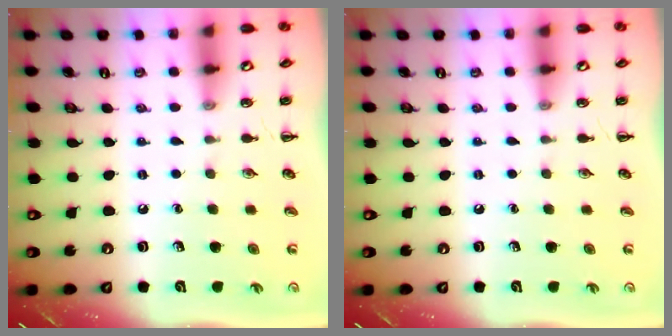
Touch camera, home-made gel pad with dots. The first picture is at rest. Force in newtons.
{"total": 0.0}